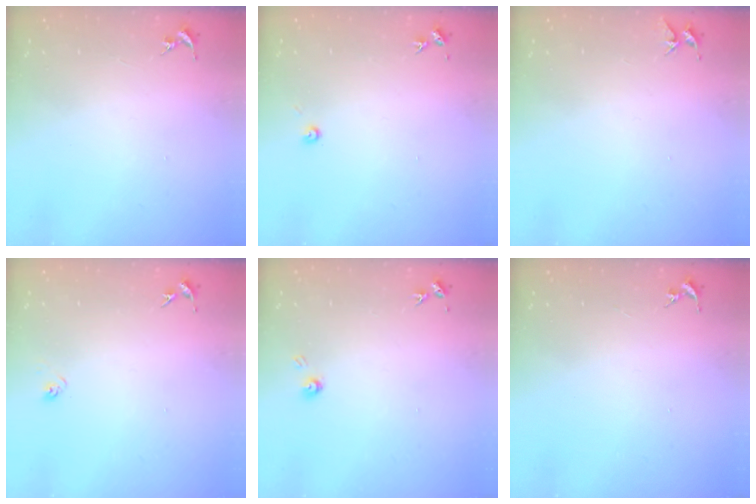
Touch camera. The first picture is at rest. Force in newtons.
{"total": 2.7, "press": 2.7, "slide": 0.2}
{"total": 5.0, "press": 4.9, "slide": 0.5}
{"total": 3.3, "press": 3.2, "slide": 0.8}
{"total": 3.7, "press": 3.7, "slide": 0.4}
{"total": 0.0}